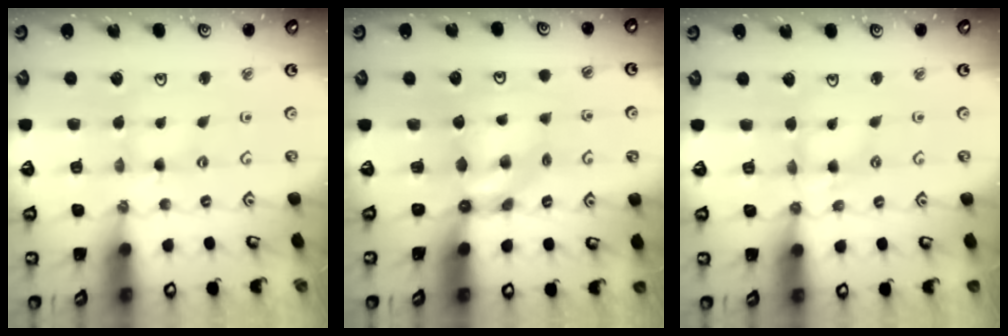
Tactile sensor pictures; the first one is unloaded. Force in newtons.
{"total": 5.1, "press": 5.1, "slide": 0.3}
{"total": 3.5, "press": 3.5, "slide": 0.3}